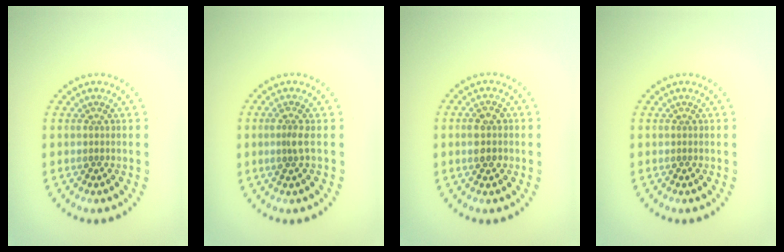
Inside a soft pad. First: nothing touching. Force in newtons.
{"total": 1.4, "press": 1.2, "slide": 0.9}
{"total": 2.1, "press": 2.1, "slide": 0.0}
{"total": 0.0}